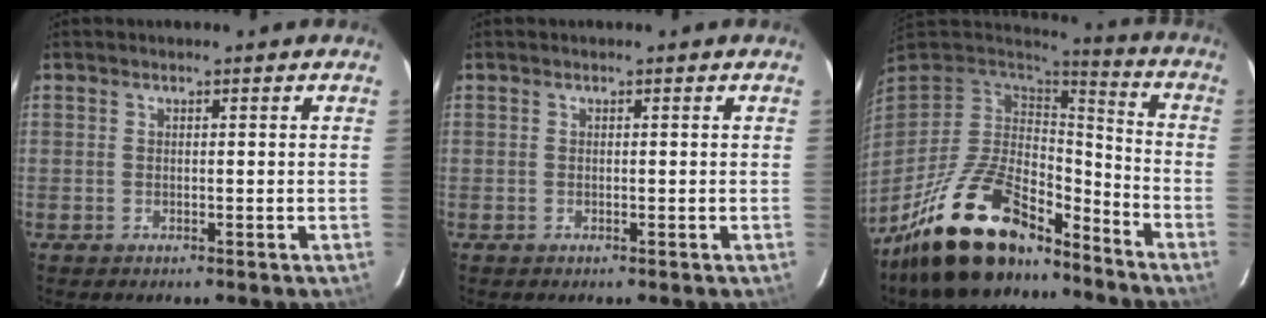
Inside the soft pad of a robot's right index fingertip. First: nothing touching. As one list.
[{"total": 0.0}, {"total": 21.5, "force": [-15.4, 8.7, 12.2], "torque": [-0.243, -0.011, -0.258]}]